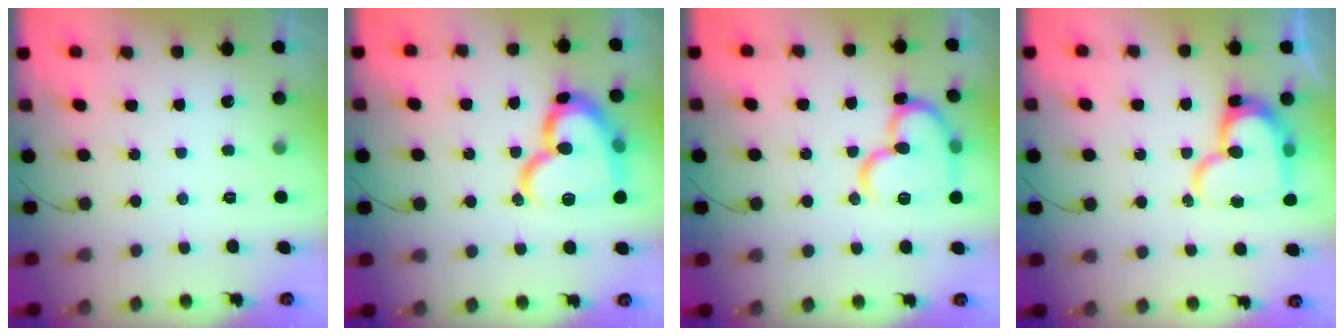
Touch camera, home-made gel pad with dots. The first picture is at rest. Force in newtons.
{"total": 19.9, "press": 19.8, "slide": 2.2}
{"total": 17.6, "press": 17.5, "slide": 2.3}
{"total": 17.5, "press": 17.5, "slide": 1.2}